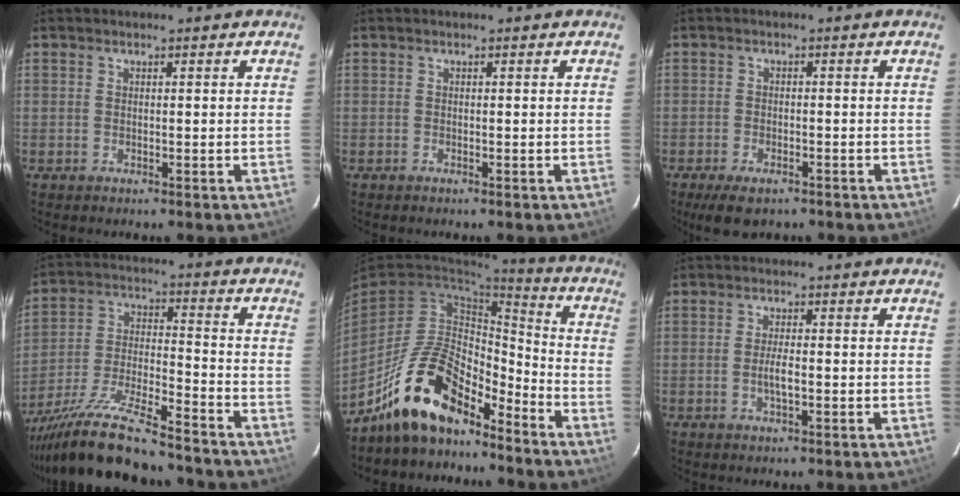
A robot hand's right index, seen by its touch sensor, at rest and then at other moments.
{"total": 0.0}
{"total": 6.0, "force": [-4.3, 2.5, 3.2], "torque": [-0.076, -0.016, -0.068]}
{"total": 18.6, "force": [-15.7, 2.9, 9.6], "torque": [-0.196, -0.029, -0.263]}
{"total": 16.2, "force": [-12.3, 6.4, 8.3], "torque": [-0.176, 0.019, -0.216]}
{"total": 2.7, "force": [-0.7, 0.7, 2.5], "torque": [-0.048, -0.003, -0.011]}